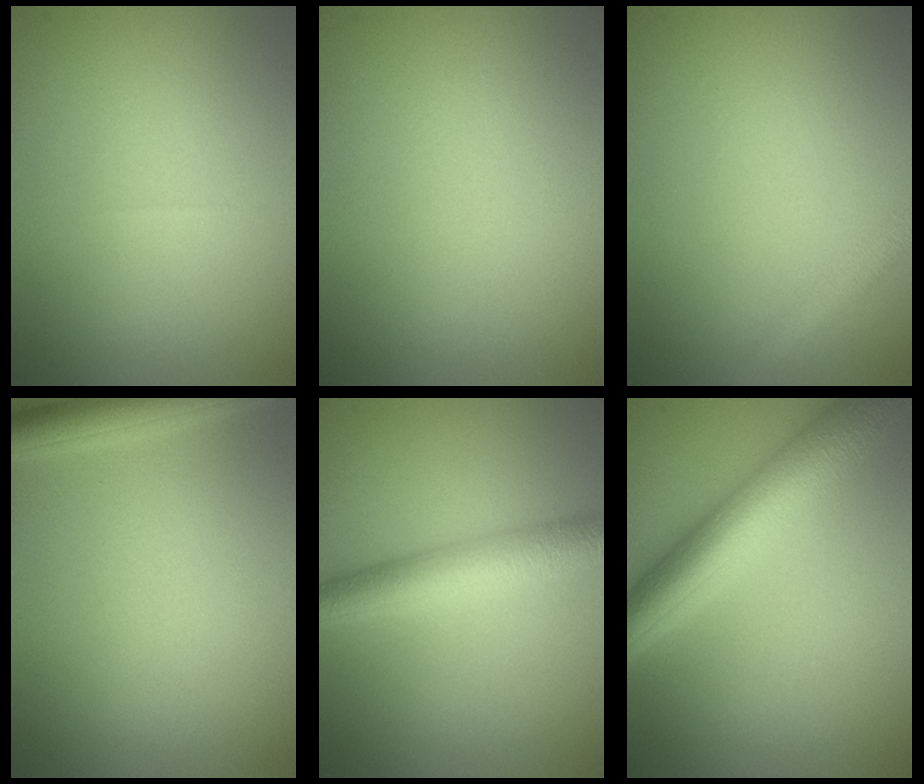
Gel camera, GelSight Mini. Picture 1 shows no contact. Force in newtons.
{"total": 0.0}
{"total": 2.0, "press": 2.0, "slide": 0.1}
{"total": 3.5, "press": 3.5, "slide": 0.2}
{"total": 4.9, "press": 4.9, "slide": 0.1}
{"total": 8.3, "press": 8.3, "slide": 0.1}